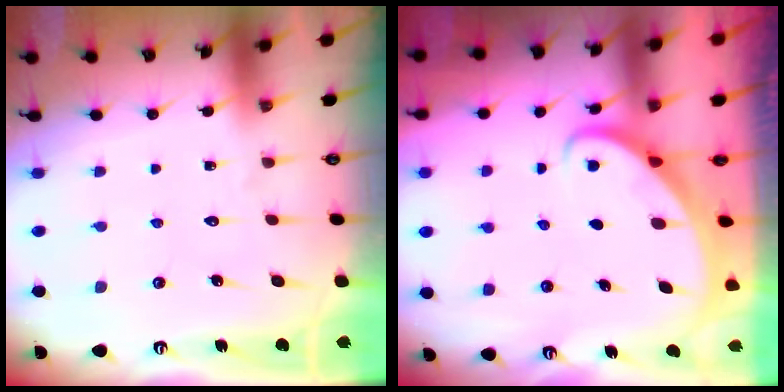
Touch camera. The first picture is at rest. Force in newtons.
{"total": 2.4, "press": 2.4, "slide": 0.2}